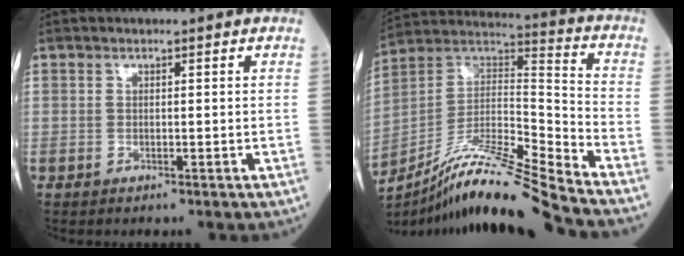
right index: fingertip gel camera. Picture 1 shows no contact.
{"total": 17.9, "force": [-15.2, -1.5, 9.2], "torque": [-0.178, 0.008, -0.276]}